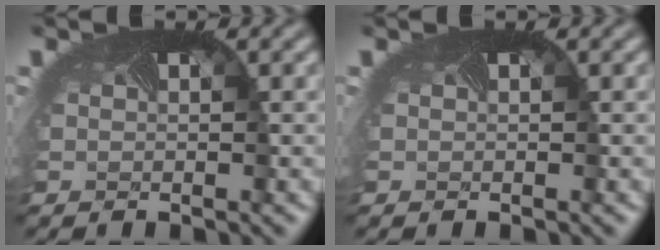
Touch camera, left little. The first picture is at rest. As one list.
[{"total": 0.0}]